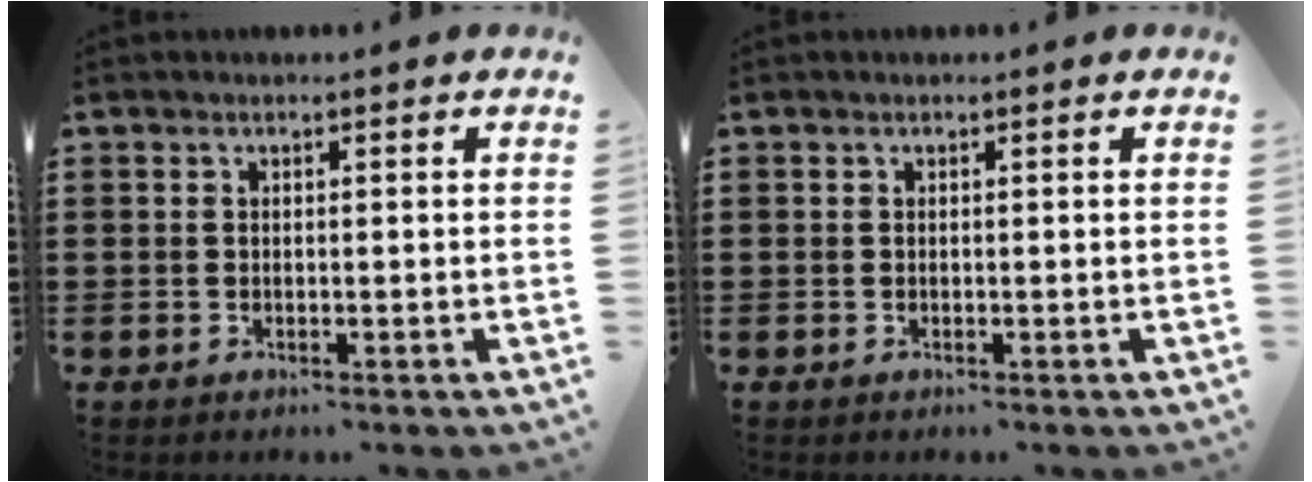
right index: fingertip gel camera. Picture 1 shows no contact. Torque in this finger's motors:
{"motor_torque": [1.52, 0.61, 0.00, 0.00]}